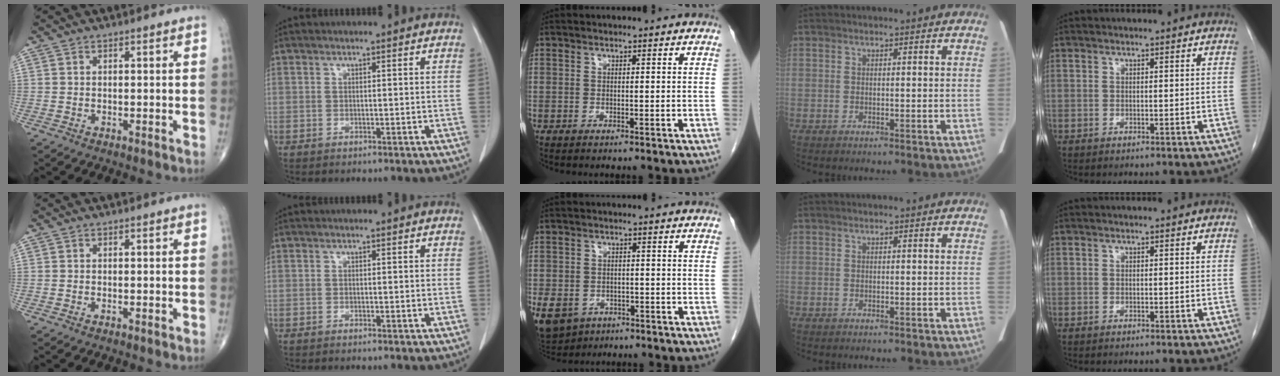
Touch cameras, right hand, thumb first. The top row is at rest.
{"middle": {"total": 15.5, "force": [-7.7, 11.9, 6.1], "torque": [-0.197, -0.013, -0.105]}}